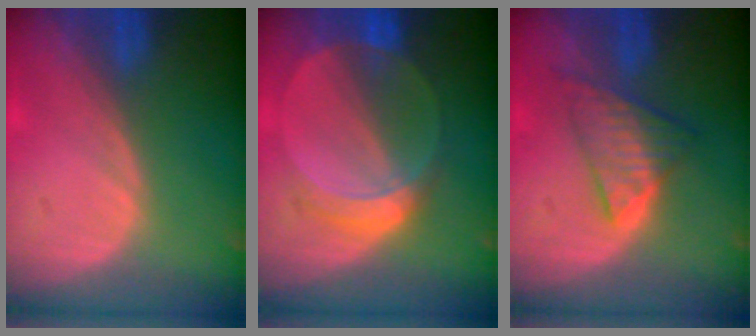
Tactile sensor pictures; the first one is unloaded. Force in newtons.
{"total": 6.2, "press": 5.7, "slide": 2.6}
{"total": 5.9, "press": 5.9, "slide": 0.8}